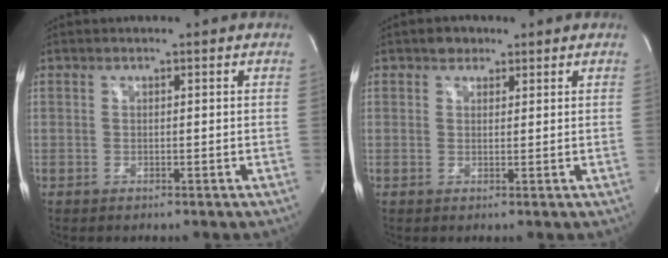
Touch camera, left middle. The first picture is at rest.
{"total": 2.1, "force": [1.4, 1.5, 0.5], "torque": [-0.007, 0.005, 0.020]}